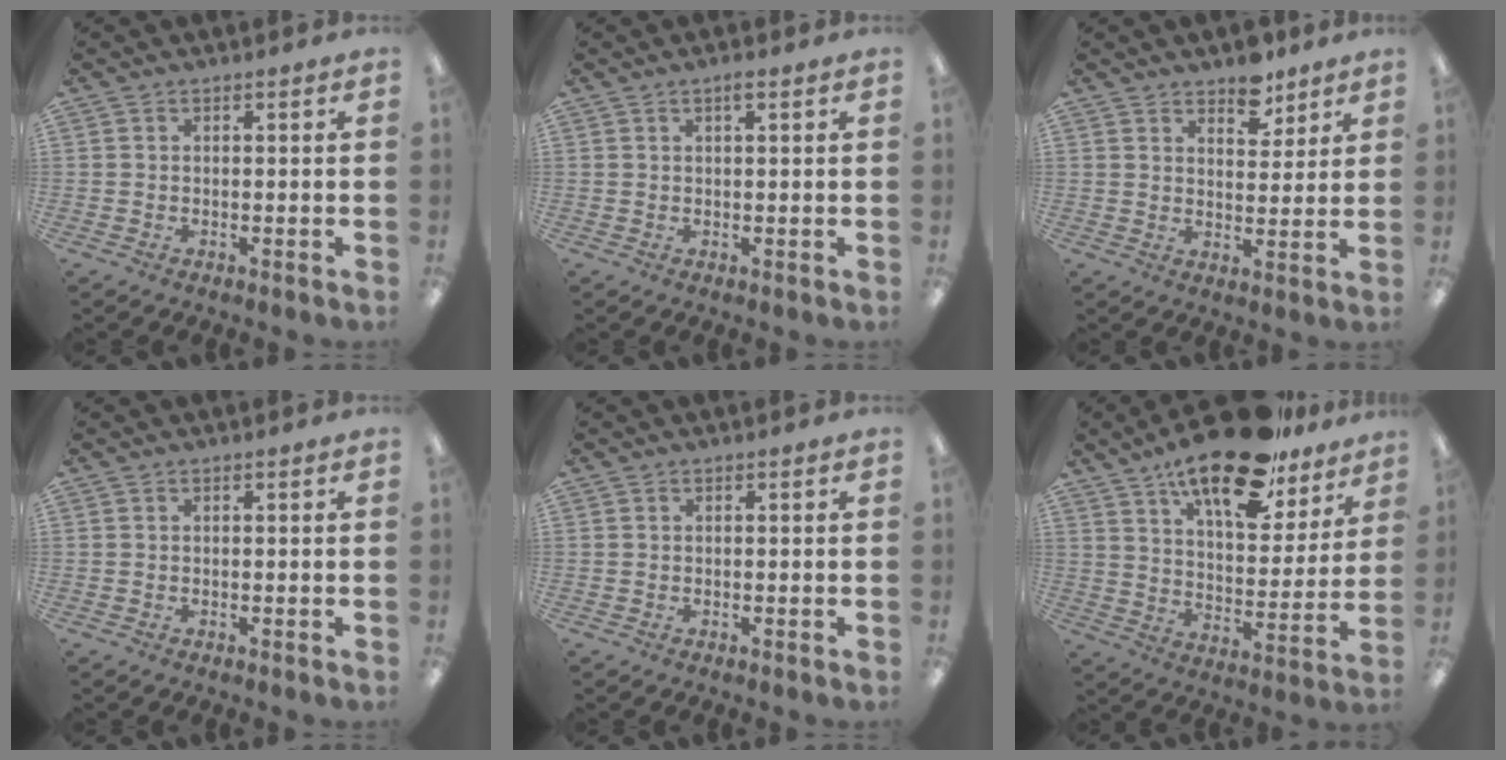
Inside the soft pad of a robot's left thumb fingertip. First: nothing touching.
{"total": 1.6, "force": [1.0, 0.2, 1.3], "torque": [-0.019, -0.001, 0.014]}
{"total": 6.6, "force": [5.4, 3.1, 2.3], "torque": [-0.012, -0.034, 0.092]}
{"total": 0.0}
{"total": 0.0}
{"total": 20.3, "force": [15.0, 7.4, 11.4], "torque": [-0.182, -0.086, 0.253]}